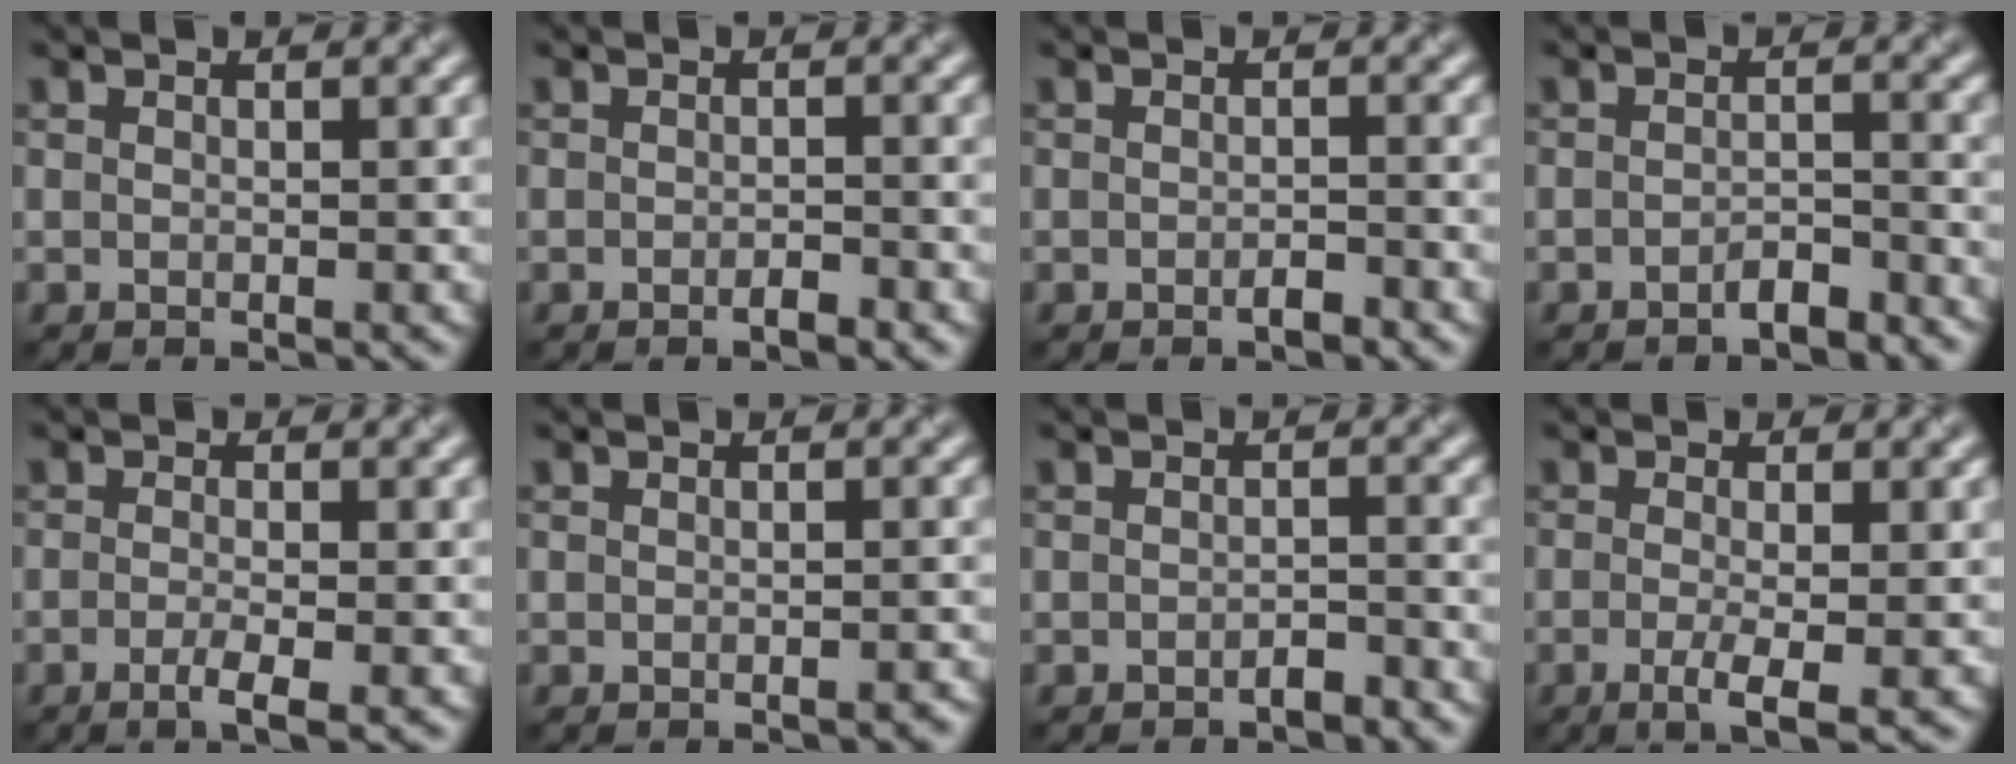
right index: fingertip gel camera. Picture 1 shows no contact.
{"total": 1.4, "force": [-0.8, 0.3, 1.1], "torque": [-0.017, -0.003, -0.013]}
{"total": 1.1, "force": [-0.7, 0.3, 0.8], "torque": [-0.013, -0.001, -0.011]}
{"total": 1.9, "force": [-1.5, 0.5, 1.0], "torque": [-0.017, 0.005, -0.027]}
{"total": 2.6, "force": [-0.9, 0.7, 2.4], "torque": [-0.038, -0.006, -0.020]}
{"total": 0.6, "force": [-0.5, 0.1, 0.3], "torque": [-0.003, 0.002, -0.005]}
{"total": 1.2, "force": [-1.0, 0.3, 0.6], "torque": [-0.008, 0.003, -0.016]}
{"total": 3.3, "force": [-0.9, 0.8, 3.1], "torque": [-0.057, -0.011, -0.016]}